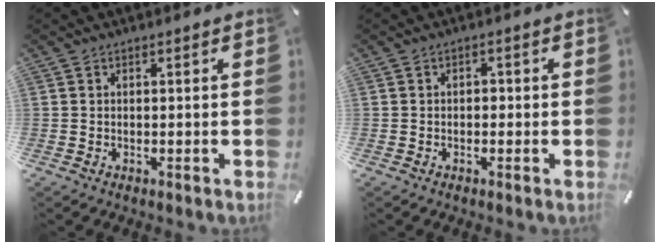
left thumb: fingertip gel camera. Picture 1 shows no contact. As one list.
[{"total": 1.1, "force": [-0.6, 0.8, 0.5], "torque": [-0.012, 0.005, -0.014]}]